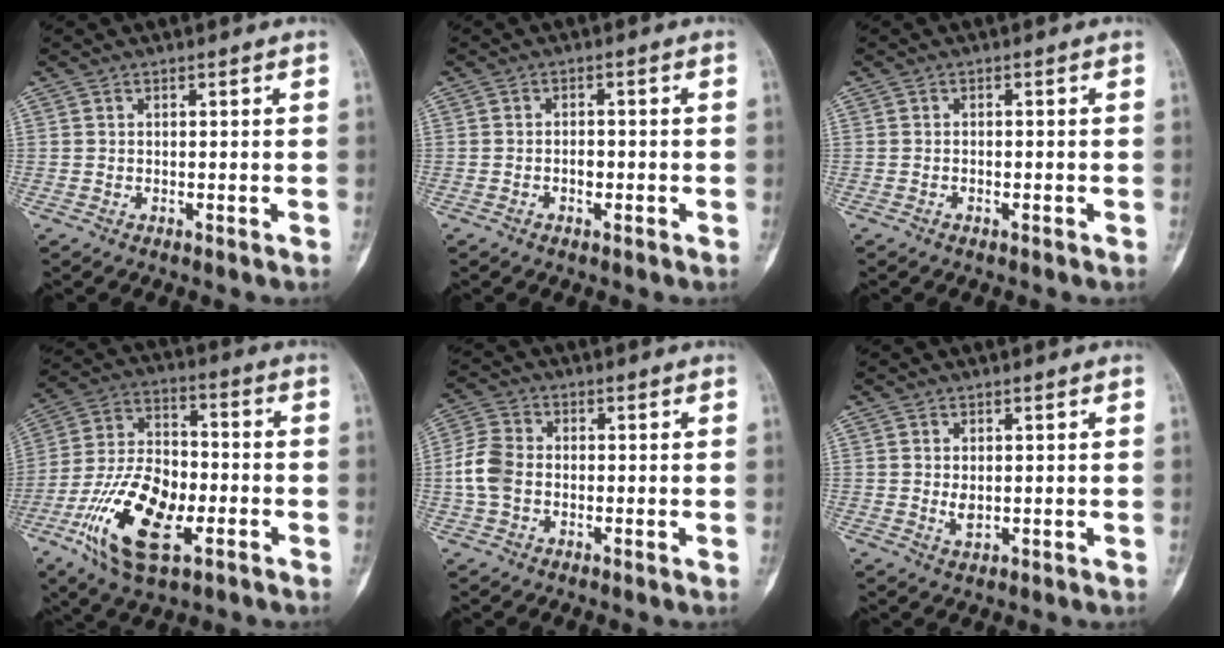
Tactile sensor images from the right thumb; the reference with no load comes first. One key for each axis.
{"total": 2.1, "fx": -0.8, "fy": 1.3, "fz": 1.4, "tx": -0.019, "ty": 0.007, "tz": -0.014}
{"total": 0.8, "fx": -0.5, "fy": 0.4, "fz": 0.5, "tx": -0.016, "ty": 0.006, "tz": -0.008}
{"total": 18.9, "fx": -7.1, "fy": 9.3, "fz": 14.8, "tx": -0.274, "ty": 0.025, "tz": -0.128}
{"total": 6.6, "fx": -0.9, "fy": 4.9, "fz": 4.3, "tx": -0.095, "ty": 0.016, "tz": -0.026}
{"total": 2.3, "fx": 0.0, "fy": 1.4, "fz": 1.8, "tx": -0.028, "ty": -0.005, "tz": 0.003}